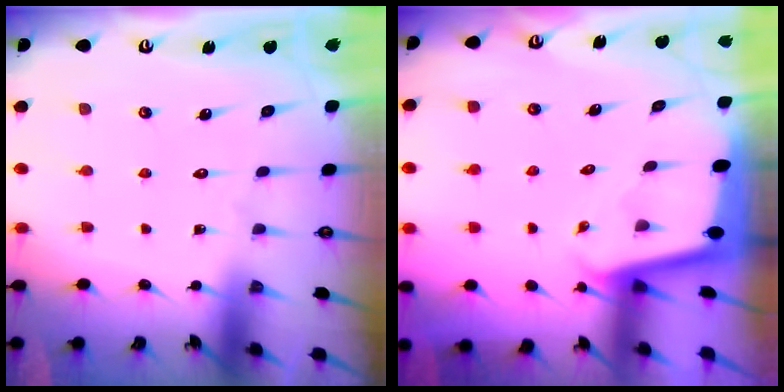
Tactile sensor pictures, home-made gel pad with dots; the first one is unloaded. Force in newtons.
{"total": 1.7, "press": 1.7, "slide": 0.0}